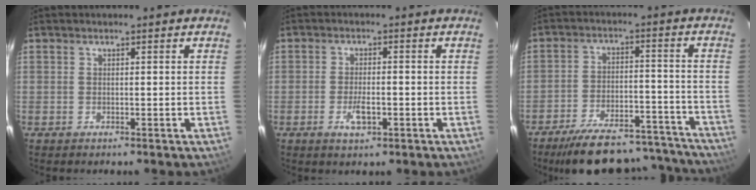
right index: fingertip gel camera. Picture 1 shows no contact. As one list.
[{"total": 4.2, "force": [-1.6, 1.7, 3.5], "torque": [-0.070, -0.004, -0.026]}, {"total": 24.9, "force": [-22.2, 7.3, 8.7], "torque": [-0.163, 0.024, -0.286]}]